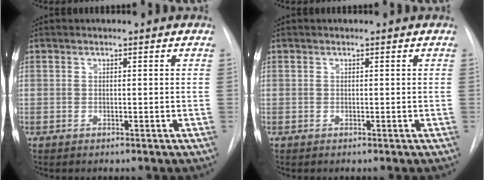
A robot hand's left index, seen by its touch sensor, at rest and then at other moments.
{"total": 0.0}